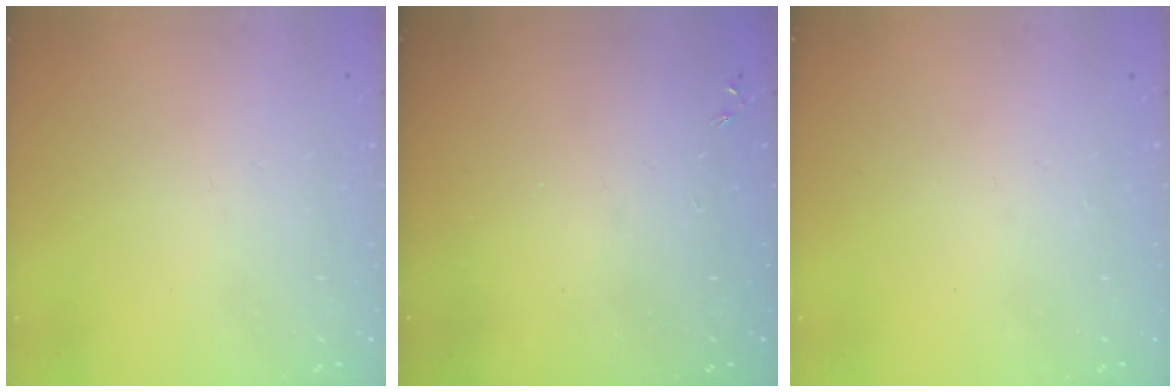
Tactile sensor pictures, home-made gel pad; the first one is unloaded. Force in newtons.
{"total": 0.0}
{"total": 0.0}